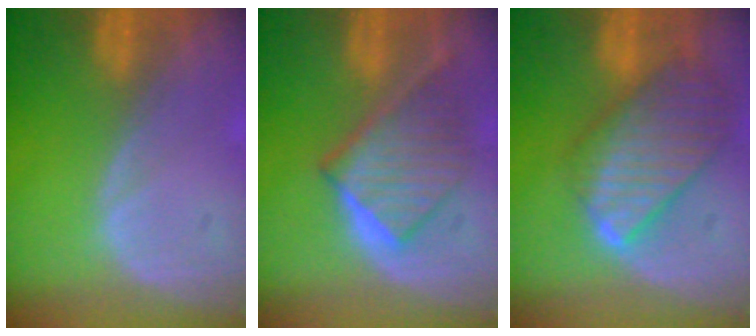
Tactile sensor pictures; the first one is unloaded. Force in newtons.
{"total": 6.7, "press": 6.6, "slide": 0.6}
{"total": 9.7, "press": 8.4, "slide": 4.9}